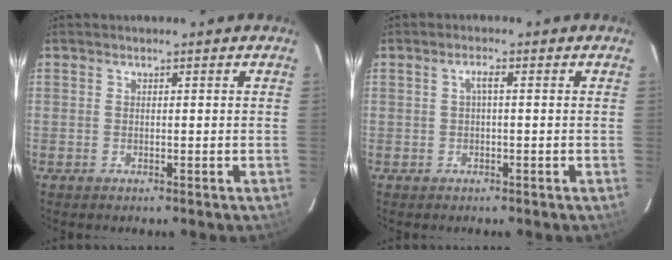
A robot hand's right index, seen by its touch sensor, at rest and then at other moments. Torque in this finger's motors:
{"motor_torque": [0.46, -0.07, 0.25, 0.05]}